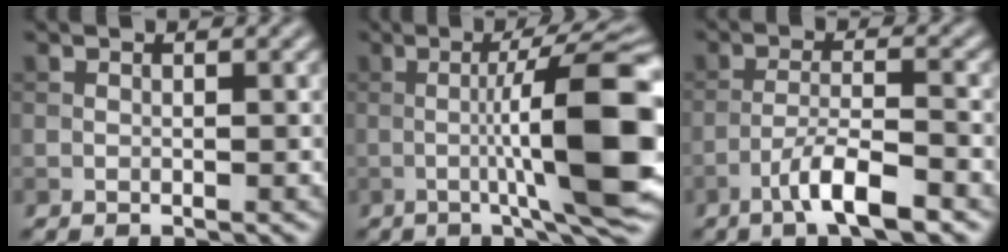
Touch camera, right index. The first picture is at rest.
{"total": 12.6, "force": [-0.7, 2.2, 12.3], "torque": [-0.165, 0.009, -0.011]}
{"total": 5.4, "force": [-3.3, 1.0, 4.2], "torque": [-0.072, 0.006, -0.064]}